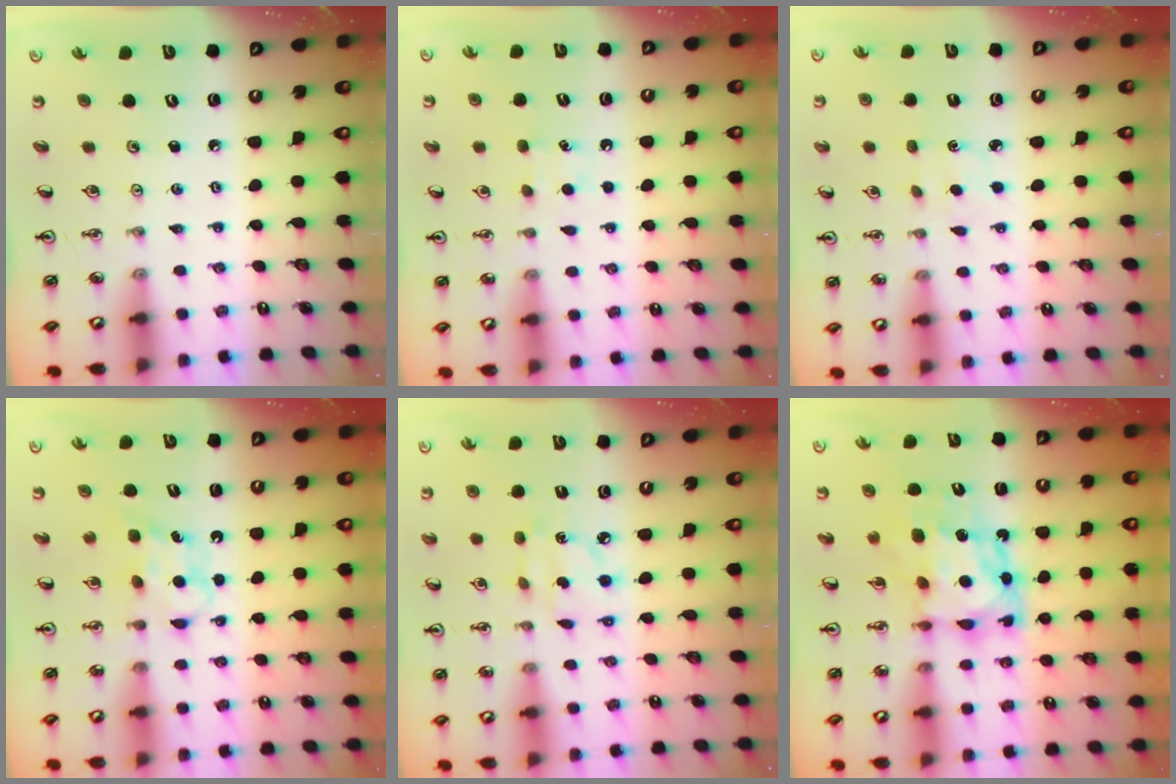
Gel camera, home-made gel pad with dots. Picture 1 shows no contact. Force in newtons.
{"total": 5.9, "press": 5.8, "slide": 0.6}
{"total": 2.3, "press": 2.3, "slide": 0.3}
{"total": 5.8, "press": 5.7, "slide": 0.7}
{"total": 4.8, "press": 4.8, "slide": 0.1}
{"total": 8.7, "press": 8.6, "slide": 1.3}